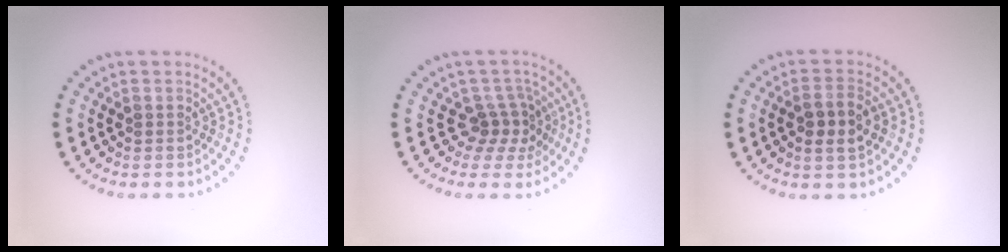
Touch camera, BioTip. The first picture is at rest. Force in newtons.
{"total": 2.6, "press": 1.9, "slide": 1.7}
{"total": 2.8, "press": 2.8, "slide": 0.4}